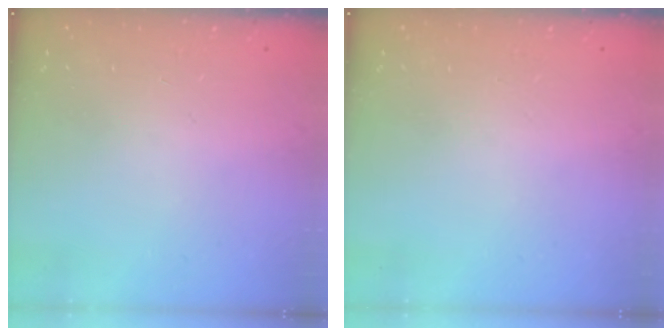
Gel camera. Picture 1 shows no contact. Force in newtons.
{"total": 0.0}